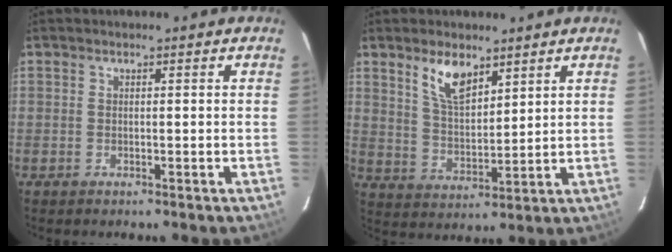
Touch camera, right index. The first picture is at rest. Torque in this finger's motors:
{"motor_torque": [0.74, 0.70, 0.22, 0.05]}